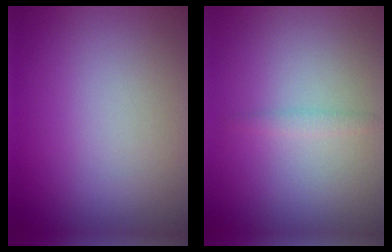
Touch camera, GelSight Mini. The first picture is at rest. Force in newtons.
{"total": 0.7, "press": 0.7, "slide": 0.0}